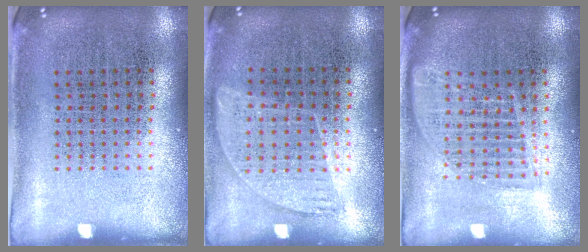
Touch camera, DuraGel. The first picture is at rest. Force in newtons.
{"total": 0.9, "press": 0.8, "slide": 0.4}
{"total": 1.6, "press": 1.5, "slide": 0.7}